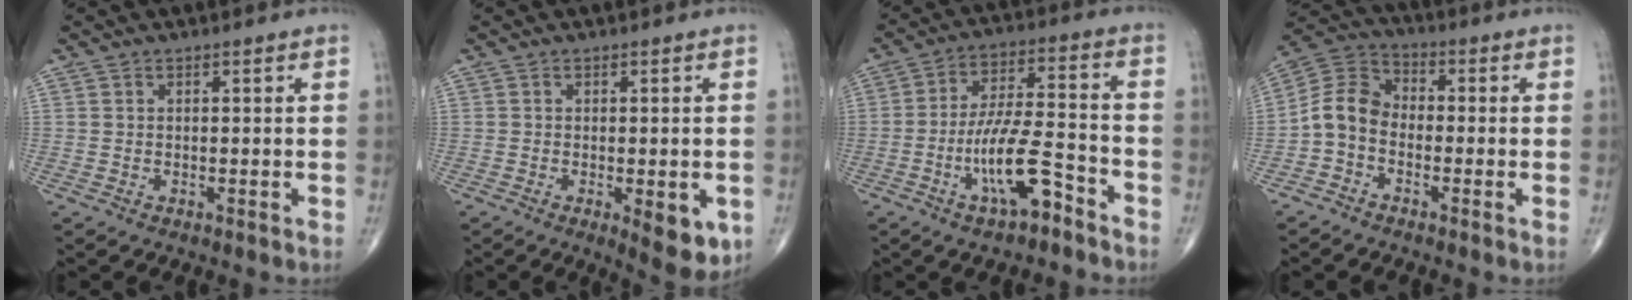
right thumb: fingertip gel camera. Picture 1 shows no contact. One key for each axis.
{"total": 7.3, "fx": -2.2, "fy": 2.7, "fz": 6.4, "tx": -0.068, "ty": -0.012, "tz": -0.025}
{"total": 11.9, "fx": -6.1, "fy": 3.5, "fz": 9.6, "tx": -0.177, "ty": 0.046, "tz": -0.105}
{"total": 7.4, "fx": -2.2, "fy": 5.4, "fz": 4.5, "tx": -0.076, "ty": 0.036, "tz": -0.062}